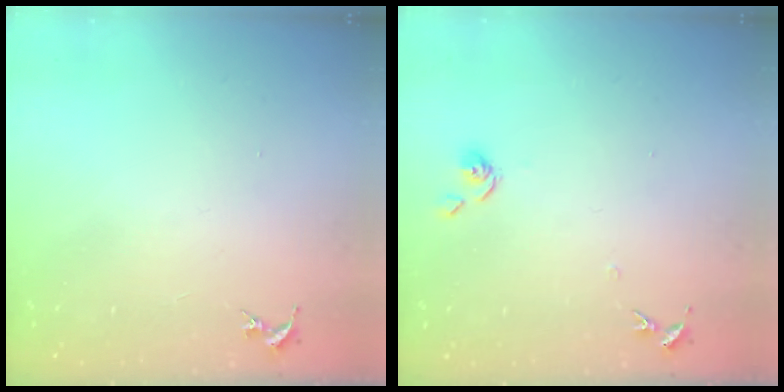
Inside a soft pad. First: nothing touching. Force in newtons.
{"total": 6.7, "press": 6.7, "slide": 0.6}